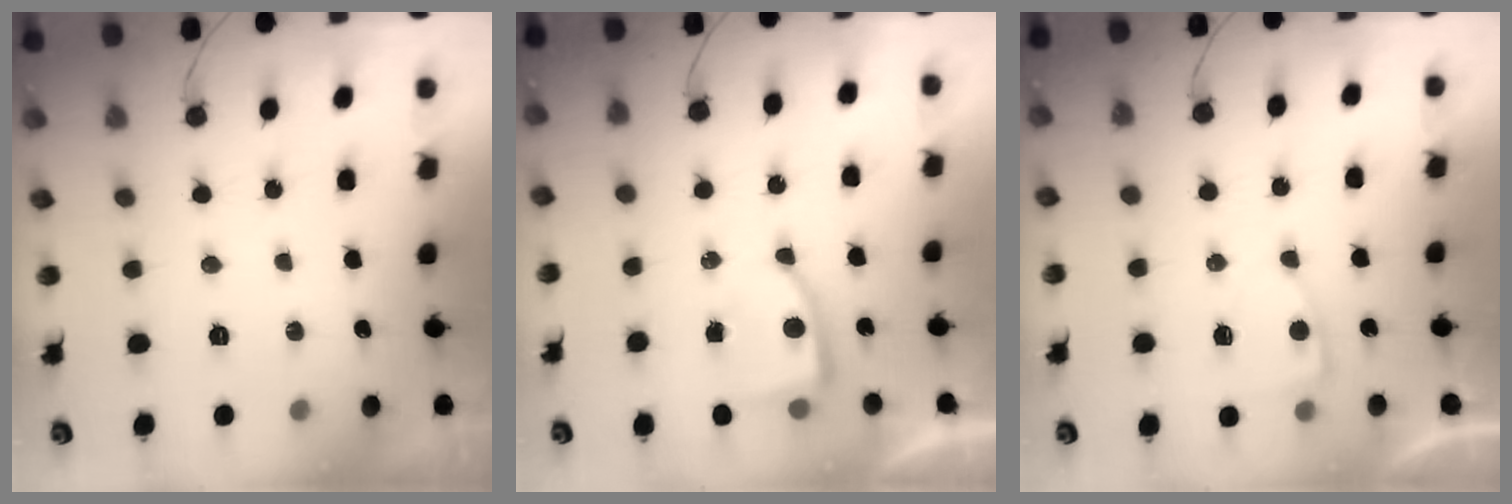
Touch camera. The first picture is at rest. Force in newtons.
{"total": 3.5, "press": 3.5, "slide": 0.5}
{"total": 2.4, "press": 2.4, "slide": 0.4}